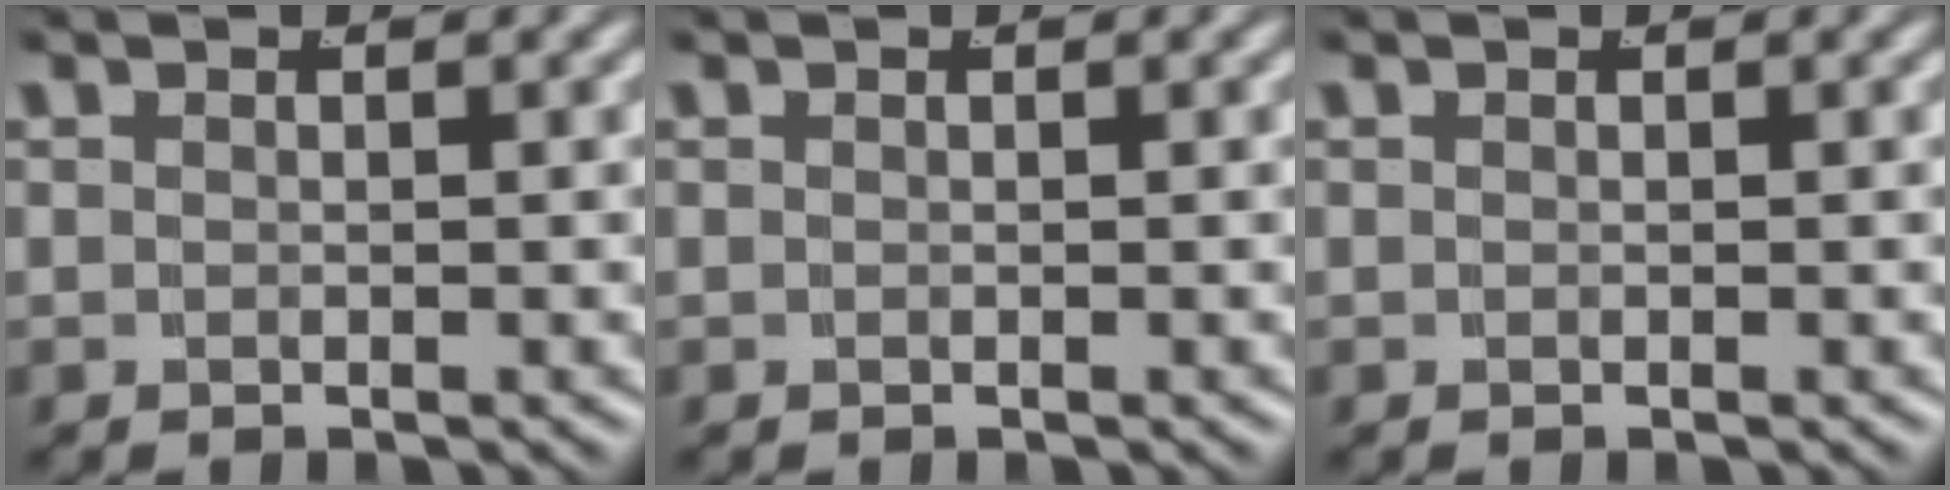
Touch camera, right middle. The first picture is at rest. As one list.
[{"total": 0.0}, {"total": 0.0}]